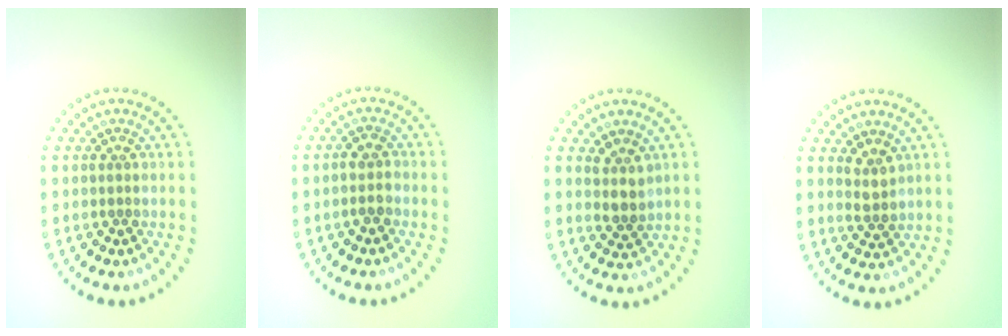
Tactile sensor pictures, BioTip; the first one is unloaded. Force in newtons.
{"total": 1.8, "press": 1.7, "slide": 0.6}
{"total": 2.2, "press": 1.8, "slide": 1.2}
{"total": 1.6, "press": 1.4, "slide": 0.7}